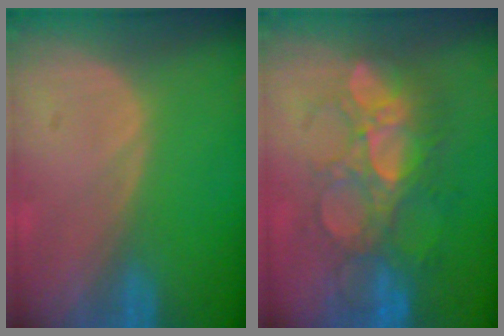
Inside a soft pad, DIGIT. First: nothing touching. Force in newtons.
{"total": 9.1, "press": 8.9, "slide": 1.9}